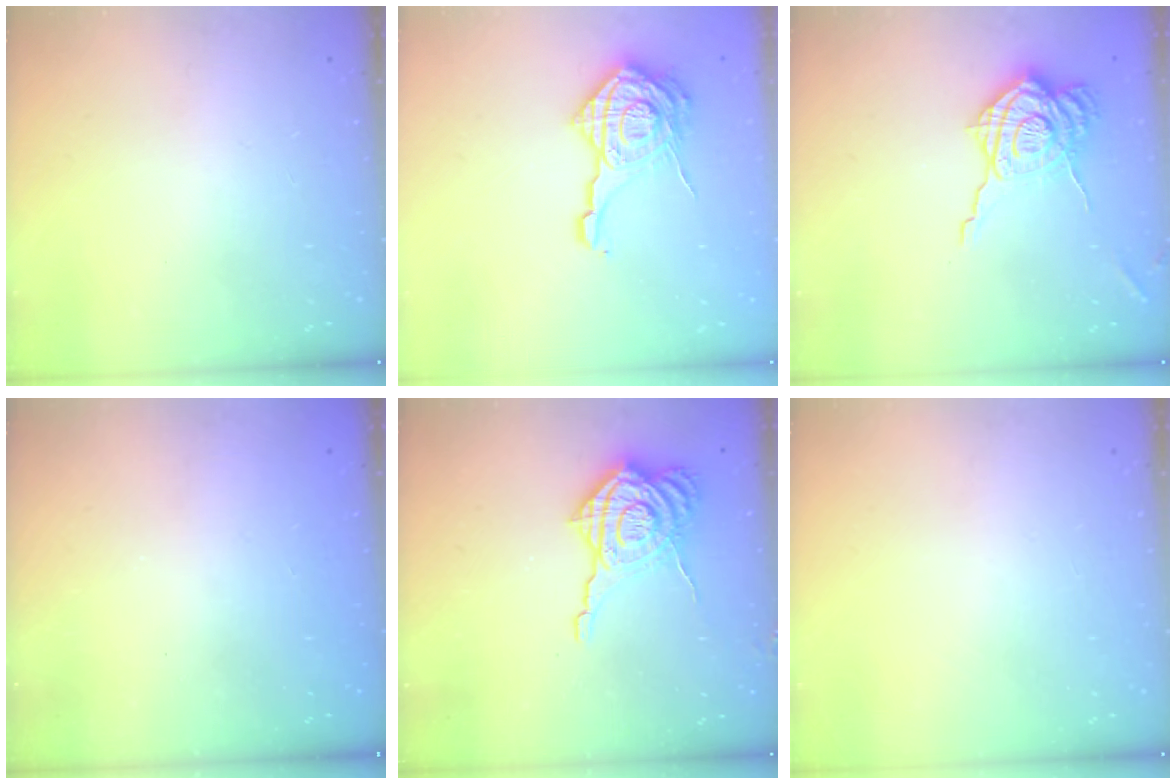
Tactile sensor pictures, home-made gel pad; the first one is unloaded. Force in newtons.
{"total": 17.6, "press": 17.6, "slide": 1.2}
{"total": 16.3, "press": 16.3, "slide": 1.1}
{"total": 2.6, "press": 2.4, "slide": 0.8}
{"total": 13.1, "press": 13.1, "slide": 0.9}
{"total": 0.0}